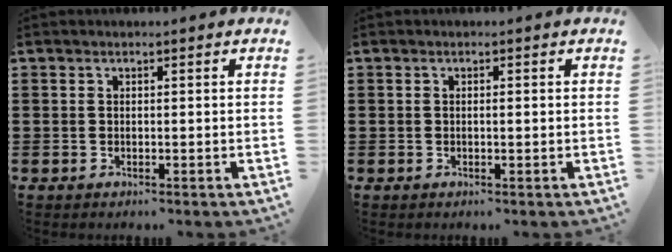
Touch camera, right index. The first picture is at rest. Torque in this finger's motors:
{"motor_torque": [-0.04, 0.04, 0.02, -0.01]}